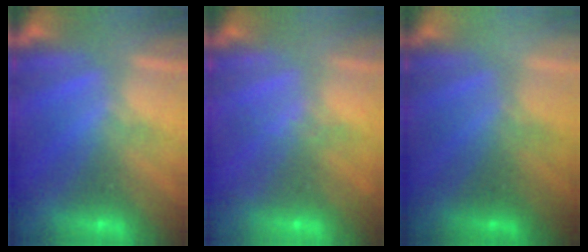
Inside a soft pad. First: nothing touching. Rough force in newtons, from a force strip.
{"total": 2.2}
{"total": 2.4}